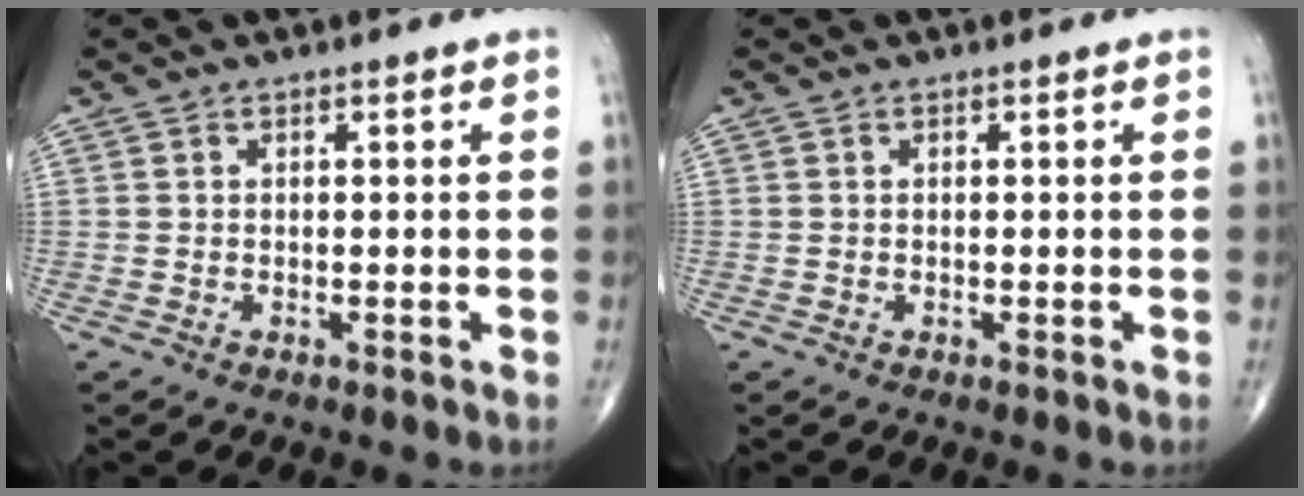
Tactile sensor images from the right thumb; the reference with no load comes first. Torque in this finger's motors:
{"motor_torque": [0.01, 0.00, -0.01, -0.01, 0.00]}